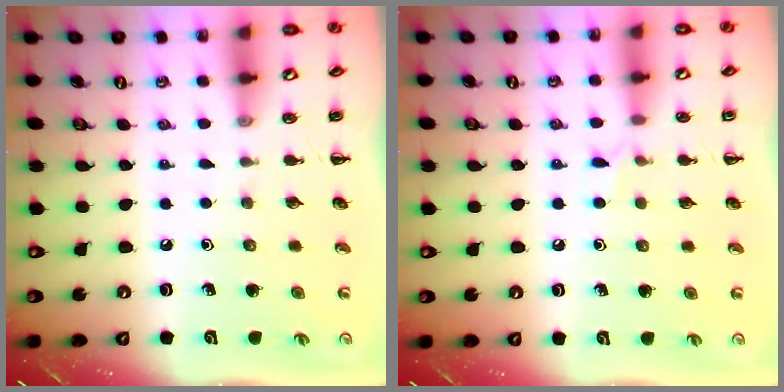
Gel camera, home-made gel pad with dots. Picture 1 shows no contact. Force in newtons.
{"total": 5.3, "press": 5.0, "slide": 1.8}